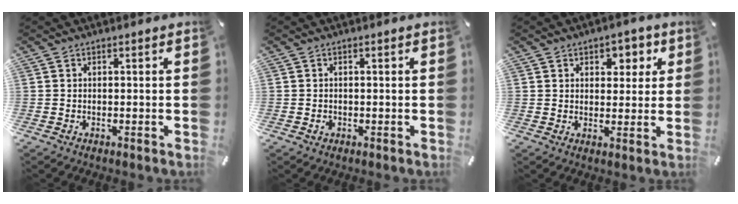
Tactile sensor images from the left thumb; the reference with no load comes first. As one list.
[{"total": 0.8, "force": [-0.2, 0.6, 0.5], "torque": [-0.009, 0.003, -0.005]}, {"total": 4.5, "force": [1.9, 3.6, 1.8], "torque": [0.003, -0.009, 0.021]}]